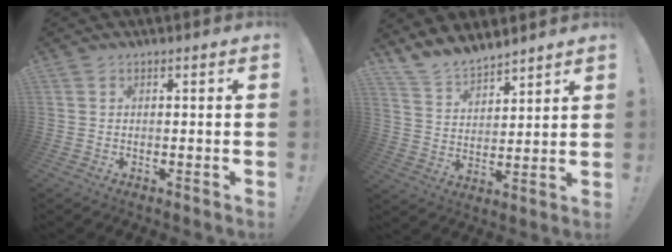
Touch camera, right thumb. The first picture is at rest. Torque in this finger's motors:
{"motor_torque": [0.02, 0.03, 0.13, 0.11, 0.14]}